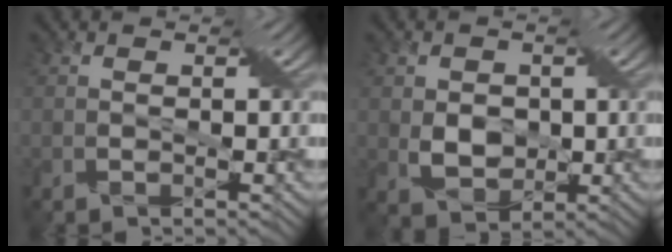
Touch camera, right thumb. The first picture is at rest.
{"total": 4.2, "force": [0.2, 3.1, 2.8], "torque": [-0.076, -0.006, -0.001]}